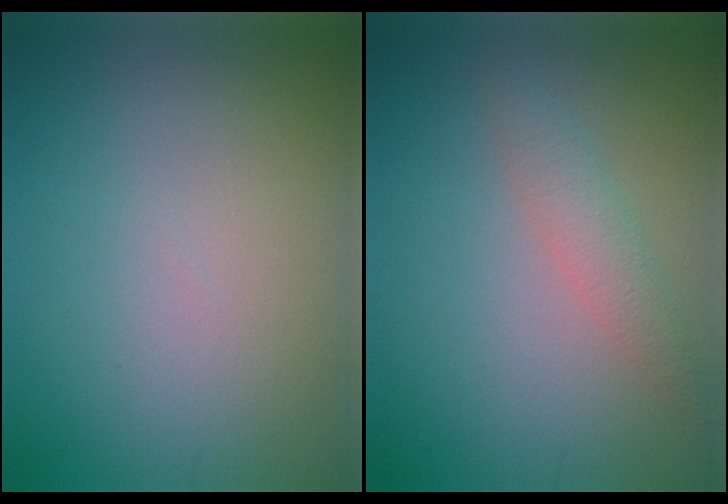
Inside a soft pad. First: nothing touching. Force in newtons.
{"total": 2.0, "press": 2.0, "slide": 0.1}